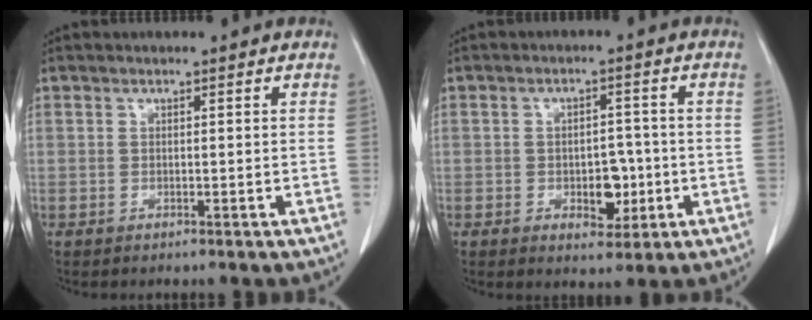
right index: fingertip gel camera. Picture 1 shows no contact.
{"total": 5.2, "force": [-1.3, 2.9, 4.1], "torque": [-0.055, 0.003, -0.011]}